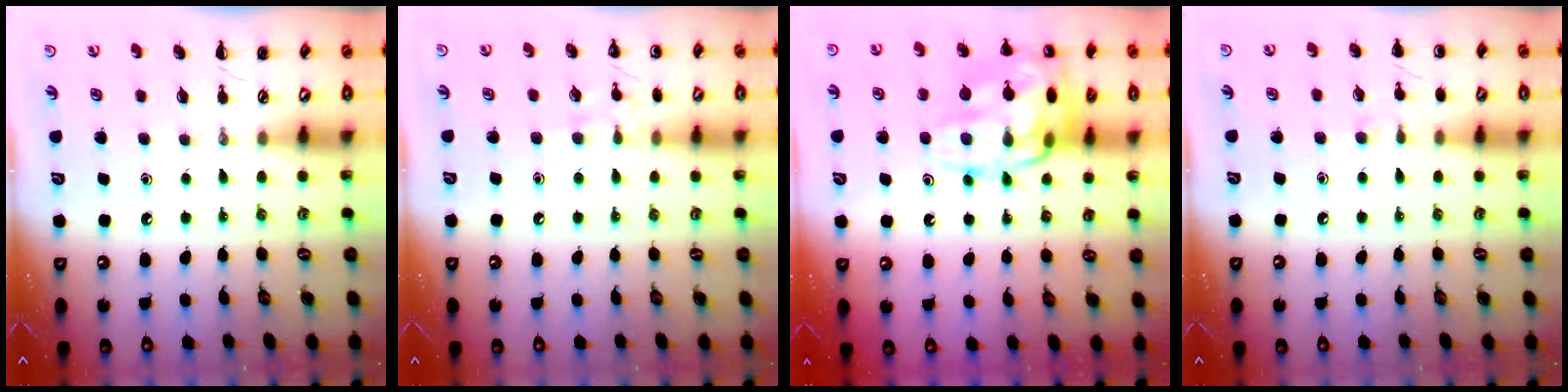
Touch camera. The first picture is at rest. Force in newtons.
{"total": 6.9, "press": 6.6, "slide": 1.9}
{"total": 18.1, "press": 18.1, "slide": 0.8}
{"total": 6.2, "press": 5.9, "slide": 1.9}